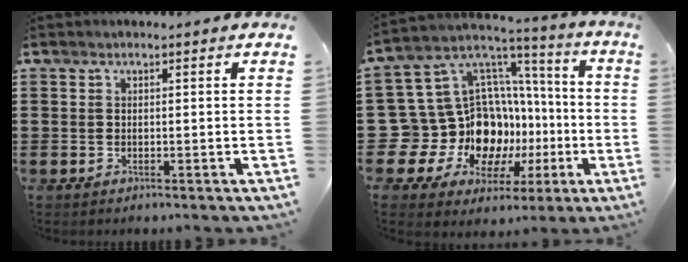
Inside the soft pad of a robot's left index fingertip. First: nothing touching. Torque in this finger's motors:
{"motor_torque": [1.82, 0.32, 0.57, 0.06]}